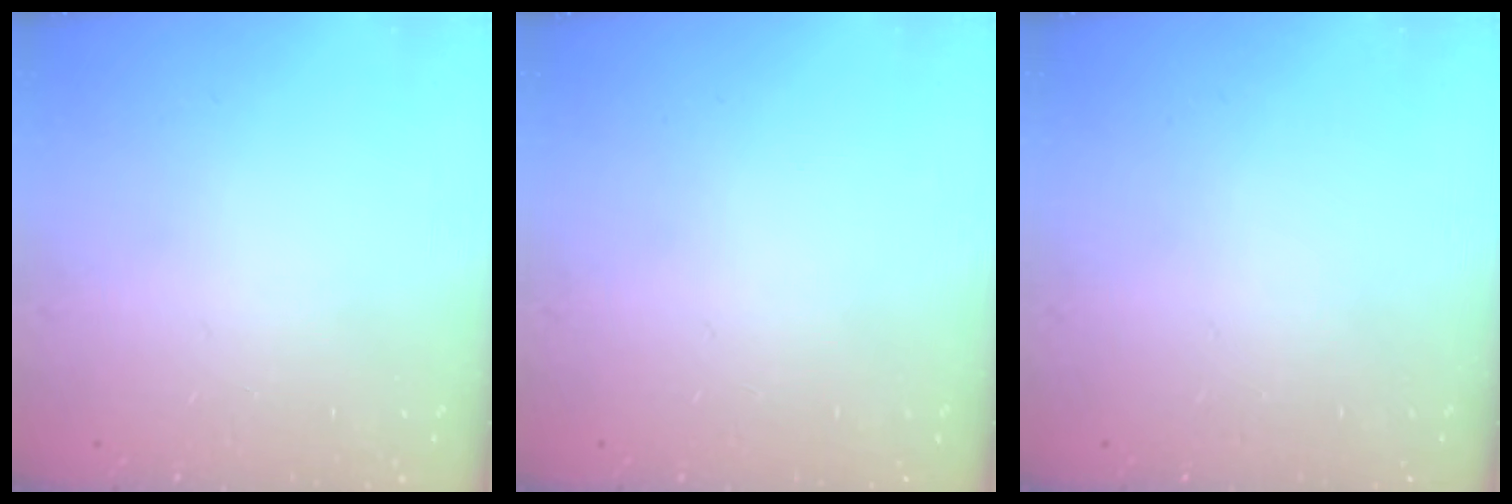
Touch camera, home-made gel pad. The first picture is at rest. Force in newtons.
{"total": 0.0}
{"total": 0.0}